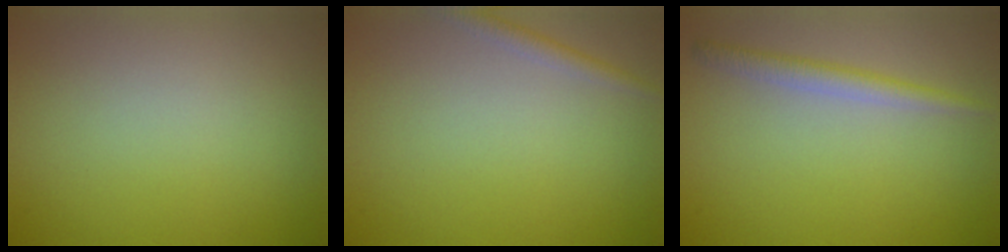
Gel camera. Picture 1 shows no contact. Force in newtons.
{"total": 1.4, "press": 1.4, "slide": 0.0}
{"total": 2.0, "press": 2.0, "slide": 0.1}